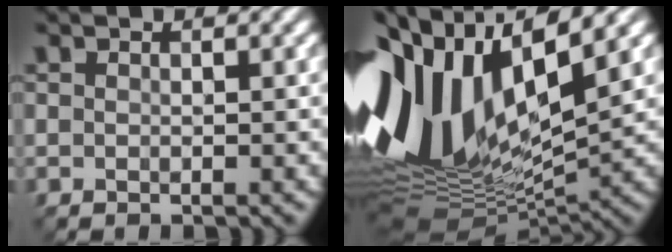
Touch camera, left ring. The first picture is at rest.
{"total": 15.8, "force": [3.3, 8.2, 13.1], "torque": [-0.291, 0.009, 0.053]}